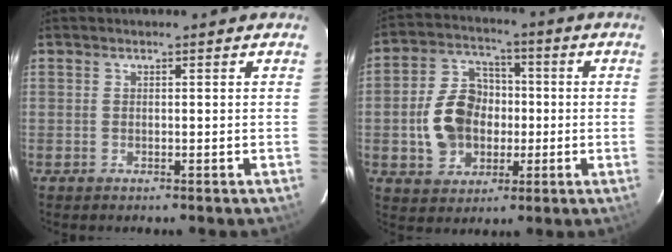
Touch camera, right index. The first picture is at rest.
{"total": 11.8, "force": [-1.4, 9.1, 7.4], "torque": [-0.160, 0.028, -0.013]}